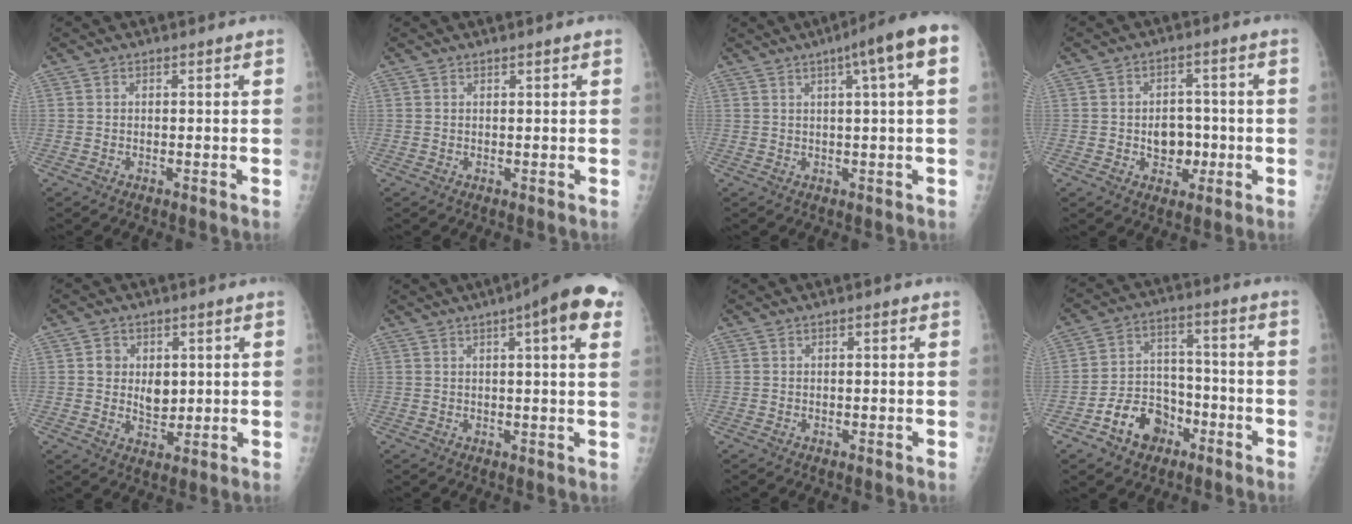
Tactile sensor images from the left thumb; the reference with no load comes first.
{"total": 0.6, "force": [0.4, 0.1, 0.3], "torque": [-0.002, 0.000, 0.007]}
{"total": 9.0, "force": [3.3, 0.4, 8.4], "torque": [-0.122, 0.017, 0.039]}
{"total": 6.0, "force": [-1.2, 4.8, 3.5], "torque": [-0.013, 0.011, -0.016]}
{"total": 6.0, "force": [0.8, 4.7, 3.7], "torque": [-0.025, -0.007, 0.018]}
{"total": 12.4, "force": [5.6, 2.3, 10.8], "torque": [-0.130, 0.003, 0.066]}
{"total": 0.9, "force": [0.3, 0.3, 0.7], "torque": [-0.013, 0.002, 0.003]}
{"total": 10.4, "force": [-5.6, 7.6, 4.5], "torque": [-0.043, 0.051, -0.093]}